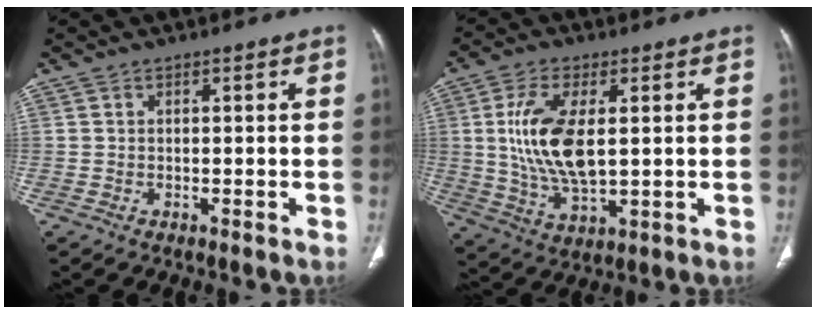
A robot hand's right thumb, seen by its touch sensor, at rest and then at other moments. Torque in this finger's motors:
{"motor_torque": [1.99, 2.02, 1.80, 0.54, 0.20]}